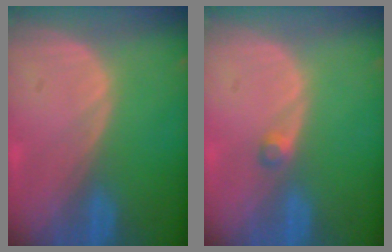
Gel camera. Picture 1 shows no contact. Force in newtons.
{"total": 1.5, "press": 1.2, "slide": 0.8}